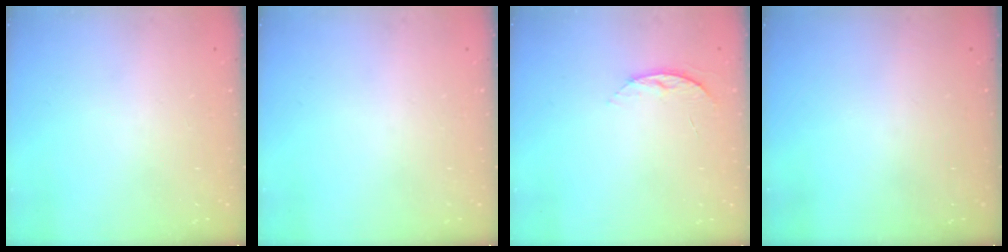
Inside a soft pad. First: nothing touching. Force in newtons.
{"total": 0.0}
{"total": 5.8, "press": 5.8, "slide": 0.6}
{"total": 0.0}